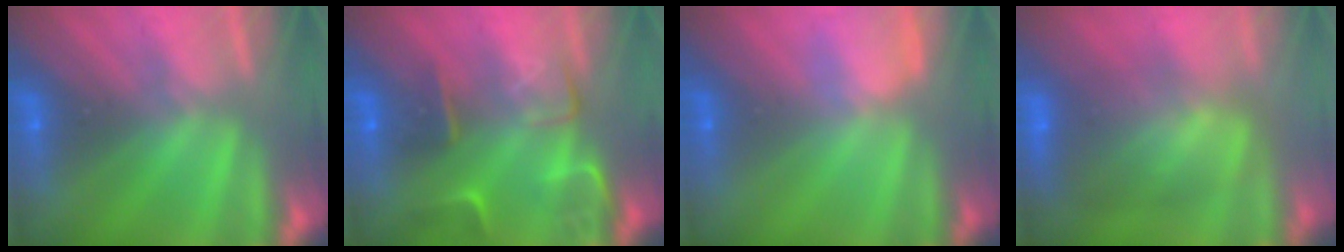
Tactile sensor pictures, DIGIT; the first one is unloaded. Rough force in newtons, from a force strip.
{"total": 9.4}
{"total": 2.9}
{"total": 8.9}